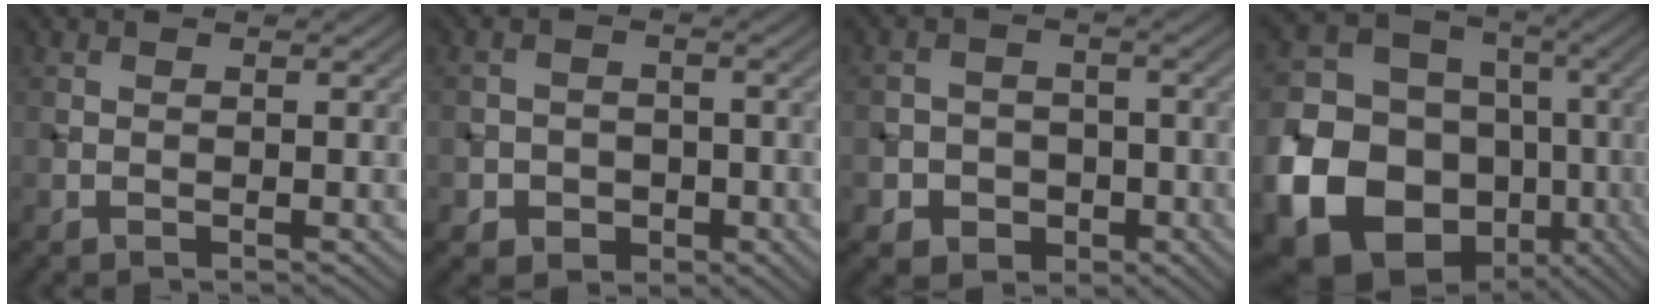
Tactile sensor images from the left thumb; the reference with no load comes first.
{"total": 4.0, "force": [-1.7, 3.5, 1.2], "torque": [-0.010, -0.002, -0.041]}
{"total": 5.1, "force": [-2.1, 4.4, 1.5], "torque": [-0.020, -0.001, -0.053]}
{"total": 24.2, "force": [-7.8, 20.7, 9.7], "torque": [-0.233, -0.059, -0.153]}